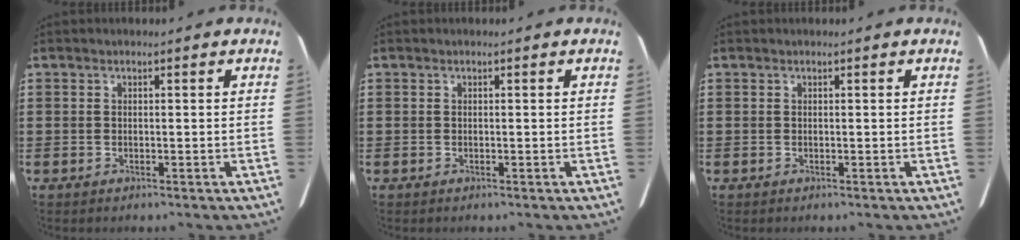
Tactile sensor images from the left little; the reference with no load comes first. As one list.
[{"total": 0.0}, {"total": 0.0}]